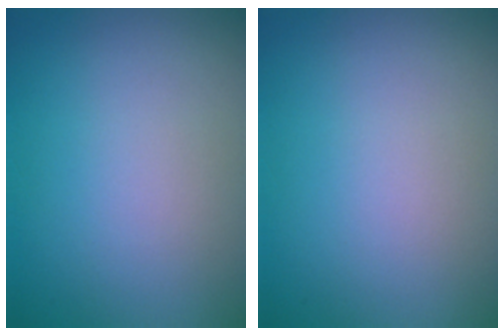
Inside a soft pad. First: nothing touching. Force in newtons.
{"total": 0.0}